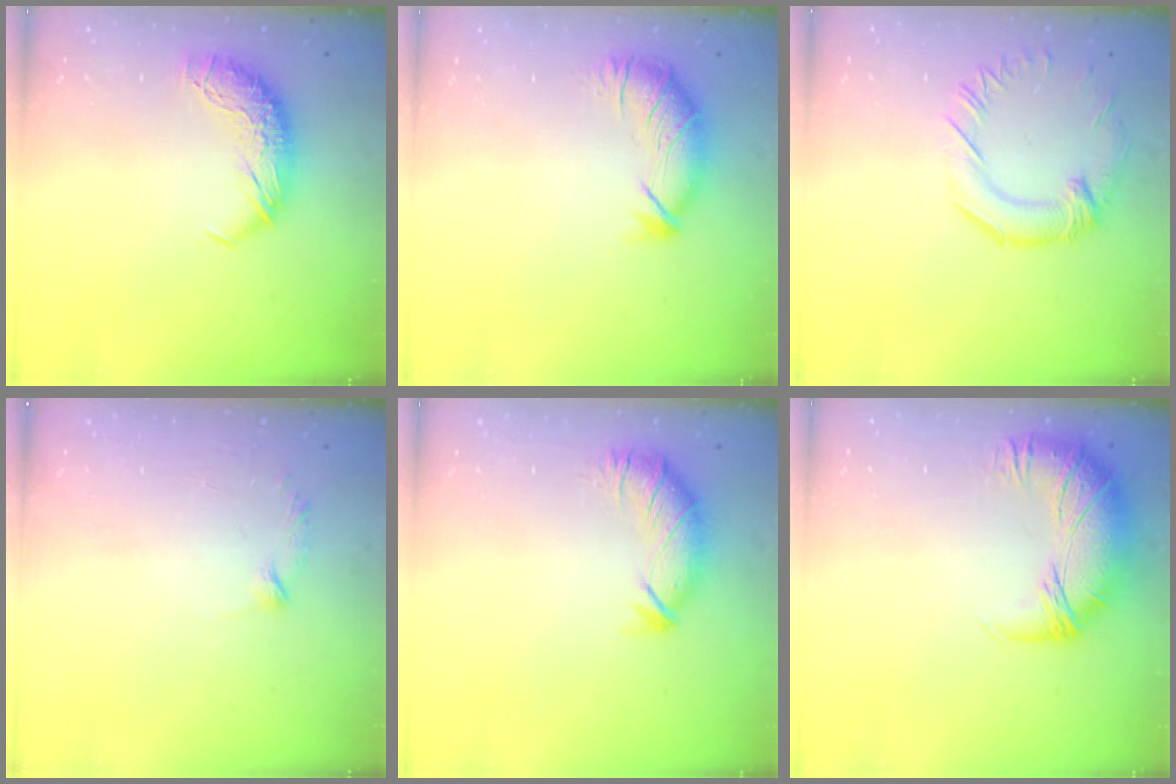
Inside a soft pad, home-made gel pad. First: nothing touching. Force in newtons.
{"total": 2.7, "press": 2.0, "slide": 1.8}
{"total": 1.3, "press": 0.4, "slide": 1.3}
{"total": 7.8, "press": 7.7, "slide": 0.8}
{"total": 3.0, "press": 2.5, "slide": 1.7}
{"total": 2.8, "press": 1.4, "slide": 2.5}